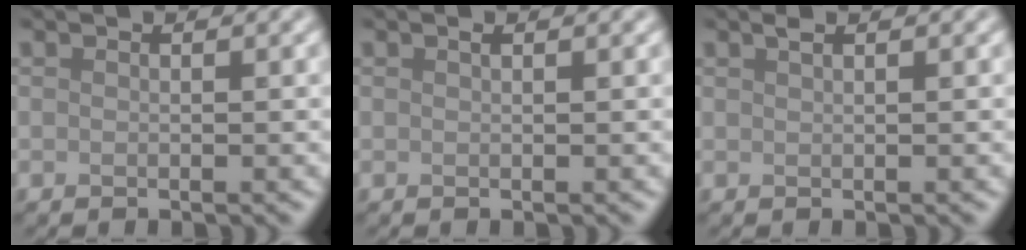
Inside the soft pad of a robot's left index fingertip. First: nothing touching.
{"total": 0.7, "force": [0.4, 0.1, 0.6], "torque": [-0.009, 0.003, 0.006]}
{"total": 0.8, "force": [0.6, 0.2, 0.5], "torque": [-0.008, 0.004, 0.009]}